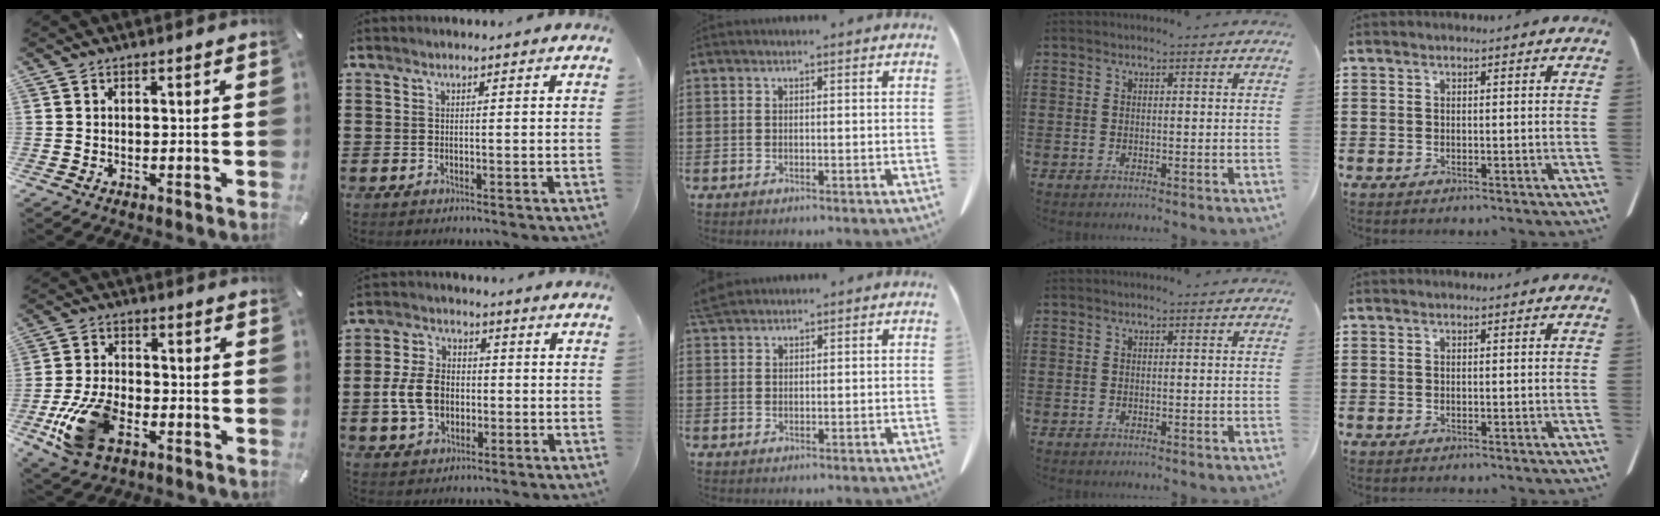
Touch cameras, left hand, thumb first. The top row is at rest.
{"thumb": {"total": 14.2, "force": [-5.7, 8.3, 10.0], "torque": [-0.207, 0.016, -0.096]}, "index": {"total": 7.5, "force": [-1.0, 5.6, 4.9], "torque": [-0.123, 0.007, -0.025]}, "middle": {"total": 2.7, "force": [2.5, 0.5, 1.0], "torque": [-0.027, 0.000, 0.050]}}